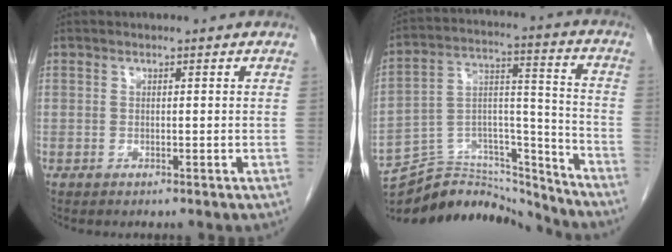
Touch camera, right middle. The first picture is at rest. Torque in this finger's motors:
{"motor_torque": [0.02, 0.16, -0.01, -0.05]}